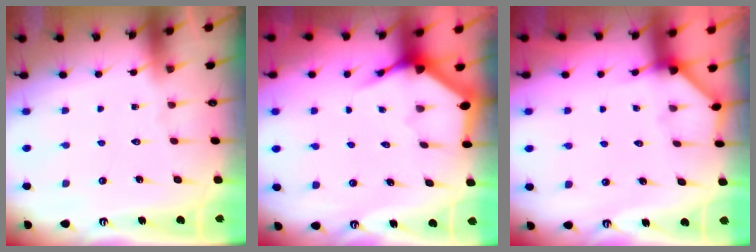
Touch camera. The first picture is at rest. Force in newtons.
{"total": 3.7, "press": 3.7, "slide": 0.4}
{"total": 2.5, "press": 2.5, "slide": 0.4}